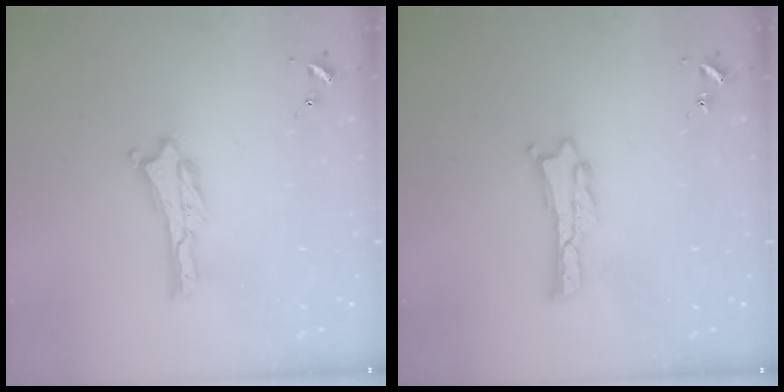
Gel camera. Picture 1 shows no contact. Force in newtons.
{"total": 0.7, "press": 0.7, "slide": 0.2}